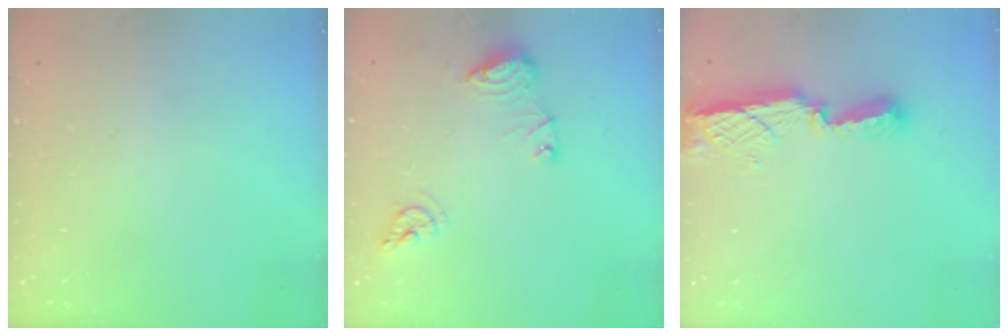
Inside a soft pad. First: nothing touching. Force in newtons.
{"total": 10.5, "press": 10.4, "slide": 1.1}
{"total": 7.9, "press": 7.9, "slide": 0.3}